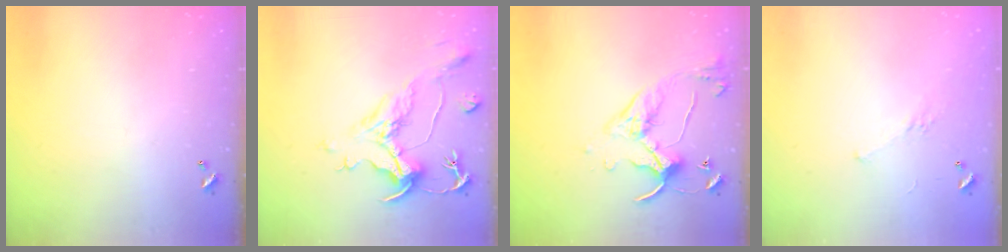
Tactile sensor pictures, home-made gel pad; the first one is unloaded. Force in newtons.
{"total": 1.6, "press": 0.0, "slide": 1.6}
{"total": 6.7, "press": 6.6, "slide": 1.1}
{"total": 2.8, "press": 2.6, "slide": 1.1}